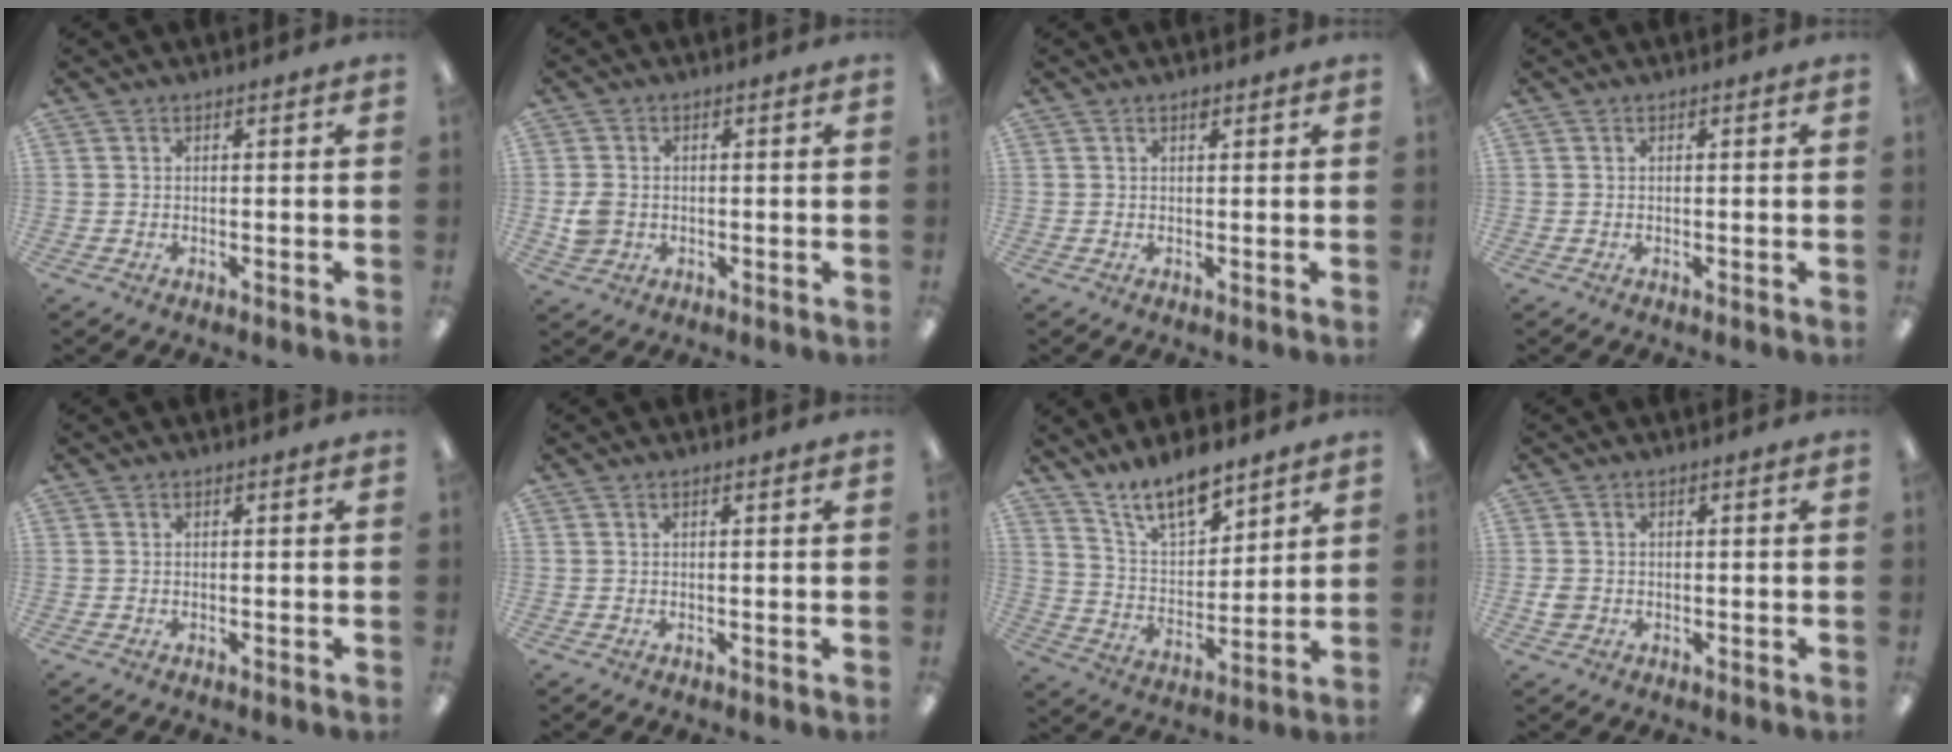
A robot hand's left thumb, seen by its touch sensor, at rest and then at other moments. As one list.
[{"total": 3.9, "force": [-0.3, 3.4, 1.9], "torque": [-0.024, 0.005, -0.004]}, {"total": 1.1, "force": [0.9, 0.5, 0.5], "torque": [-0.005, -0.003, 0.015]}, {"total": 0.0}, {"total": 0.0}, {"total": 0.6, "force": [0.5, 0.1, 0.3], "torque": [-0.006, 0.001, 0.009]}, {"total": 12.3, "force": [10.4, 4.2, 5.1], "torque": [-0.098, -0.061, 0.192]}, {"total": 1.8, "force": [-0.2, 1.6, 0.7], "torque": [-0.013, 0.004, -0.003]}]